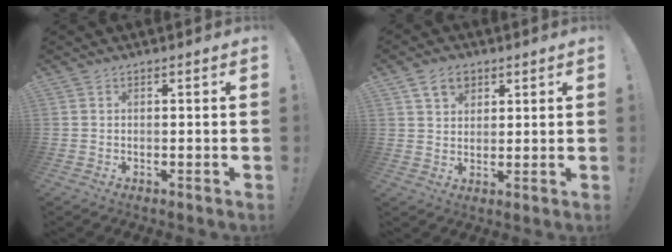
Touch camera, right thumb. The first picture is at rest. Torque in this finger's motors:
{"motor_torque": [0.66, 0.84, 0.30, 0.19, 0.01]}